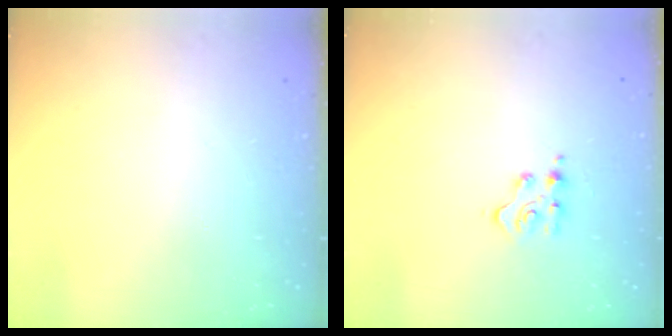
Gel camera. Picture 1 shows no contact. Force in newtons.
{"total": 4.7, "press": 4.7, "slide": 0.5}